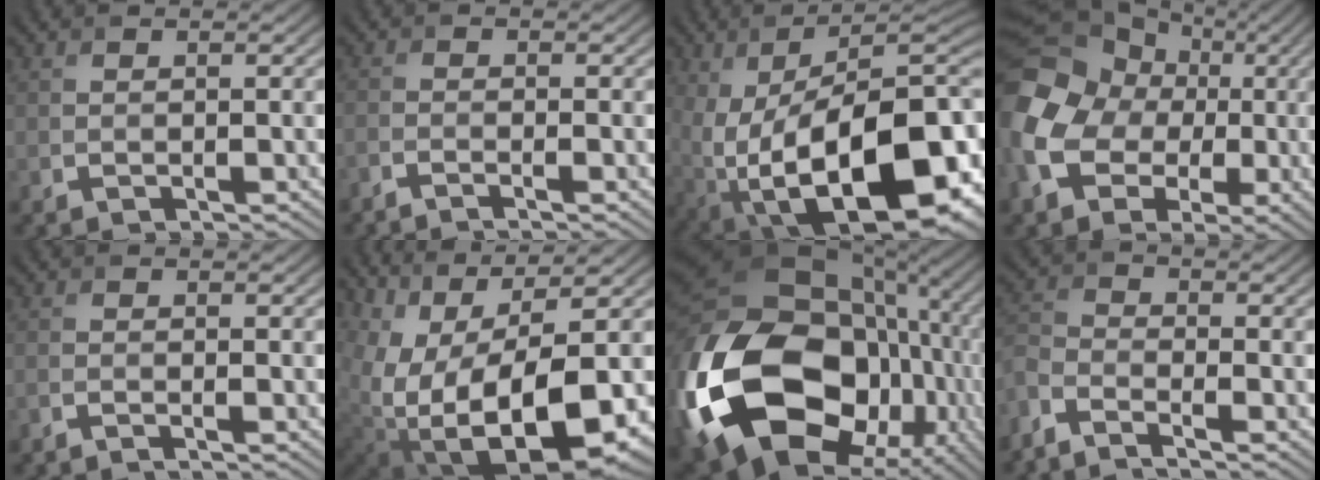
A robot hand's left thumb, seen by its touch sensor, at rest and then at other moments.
{"total": 2.1, "force": [-1.6, 0.3, 1.3], "torque": [-0.020, -0.004, -0.042]}
{"total": 22.0, "force": [-3.1, 11.1, 18.7], "torque": [-0.309, -0.051, -0.032]}
{"total": 15.7, "force": [-0.5, 13.4, 8.1], "torque": [-0.212, -0.033, -0.021]}
{"total": 1.4, "force": [-0.9, 0.2, 1.0], "torque": [-0.014, 0.000, -0.025]}
{"total": 15.6, "force": [-1.1, 8.0, 13.4], "torque": [-0.242, -0.033, 0.010]}
{"total": 23.1, "force": [-4.3, 16.4, 15.6], "torque": [-0.390, -0.041, -0.060]}
{"total": 5.4, "force": [-4.4, 1.2, 2.8], "torque": [-0.074, -0.012, -0.101]}